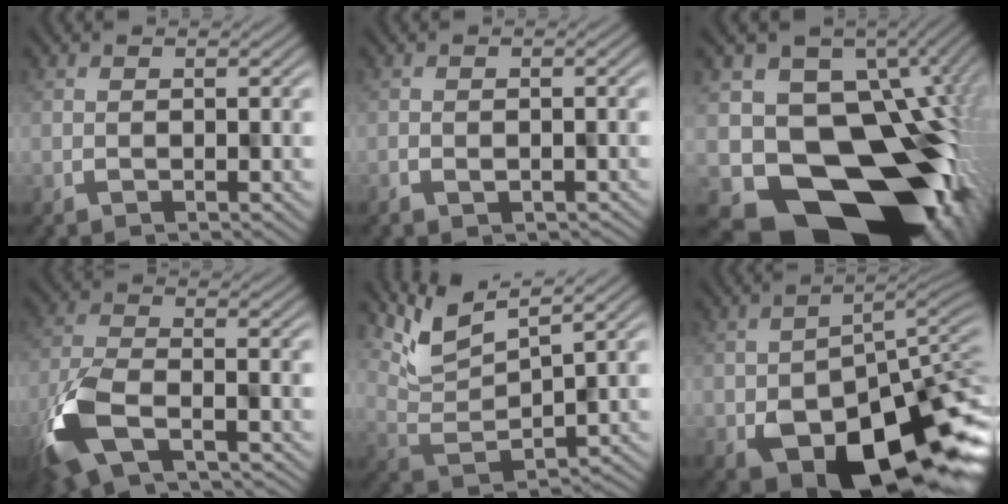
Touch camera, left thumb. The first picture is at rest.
{"total": 1.0, "force": [-0.9, 0.6, 0.2], "torque": [-0.007, -0.006, -0.001]}
{"total": 18.5, "force": [-4.1, 14.3, 11.0], "torque": [-0.149, -0.048, -0.031]}
{"total": 10.5, "force": [-5.9, 5.0, 7.1], "torque": [-0.185, -0.038, -0.117]}
{"total": 7.7, "force": [6.7, 1.8, 3.3], "torque": [-0.083, -0.007, 0.144]}
{"total": 13.5, "force": [-6.0, 7.3, 9.7], "torque": [-0.143, -0.047, -0.086]}